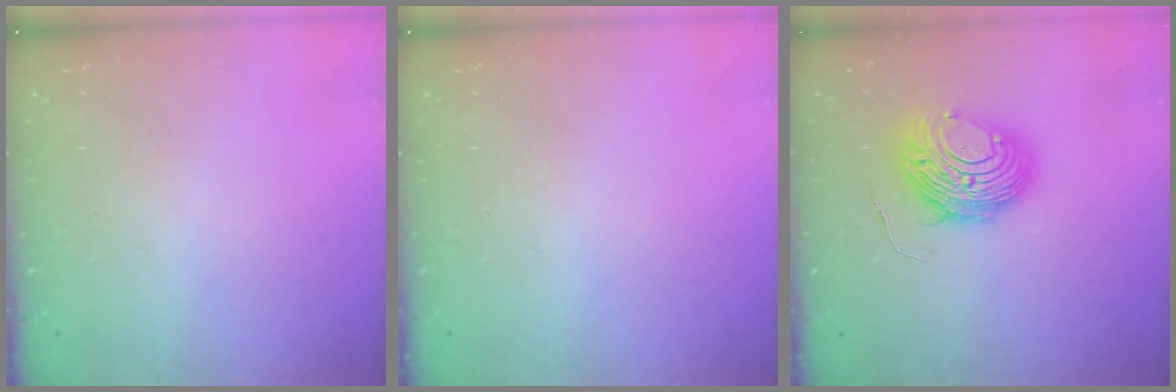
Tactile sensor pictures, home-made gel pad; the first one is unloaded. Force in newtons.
{"total": 0.0}
{"total": 11.6, "press": 11.5, "slide": 1.2}